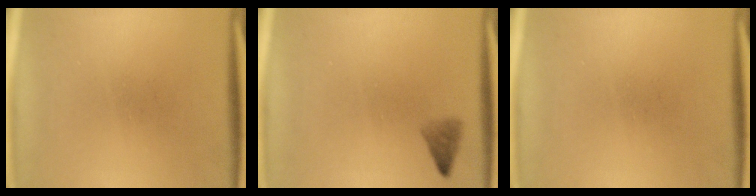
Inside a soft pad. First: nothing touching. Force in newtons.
{"total": 1.6}
{"total": 0.0}